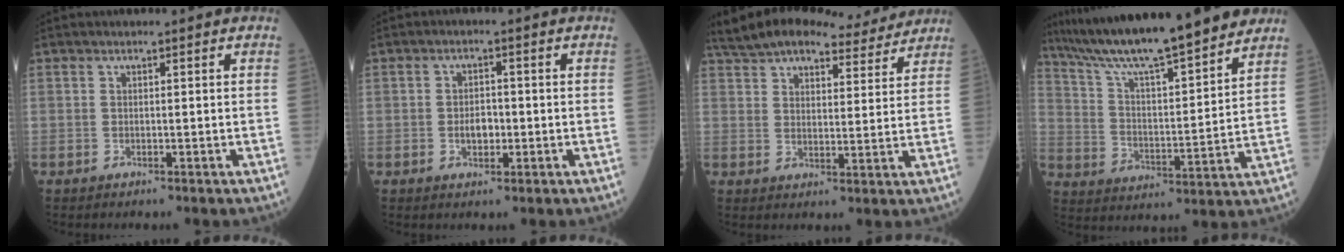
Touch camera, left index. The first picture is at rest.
{"total": 2.9, "force": [-0.6, 1.7, 2.2], "torque": [-0.038, 0.002, -0.010]}
{"total": 17.2, "force": [15.3, 4.4, 6.7], "torque": [-0.114, 0.032, 0.216]}
{"total": 19.8, "force": [17.1, 0.9, 10.0], "torque": [-0.167, 0.006, 0.273]}